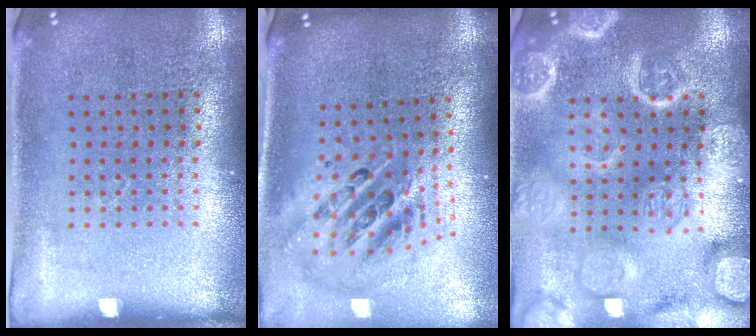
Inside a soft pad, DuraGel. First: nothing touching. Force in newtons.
{"total": 2.5, "press": 1.7, "slide": 1.9}
{"total": 6.3, "press": 6.2, "slide": 0.8}